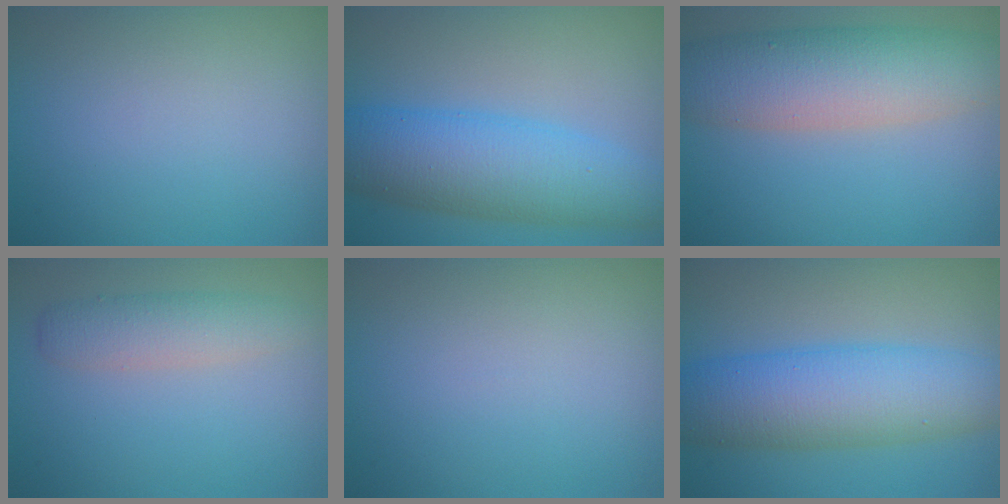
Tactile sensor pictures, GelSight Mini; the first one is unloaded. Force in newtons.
{"total": 8.2, "press": 8.2, "slide": 0.2}
{"total": 8.2, "press": 8.2, "slide": 0.5}
{"total": 2.9, "press": 2.9, "slide": 0.1}
{"total": 0.0}
{"total": 8.5, "press": 8.5, "slide": 0.2}